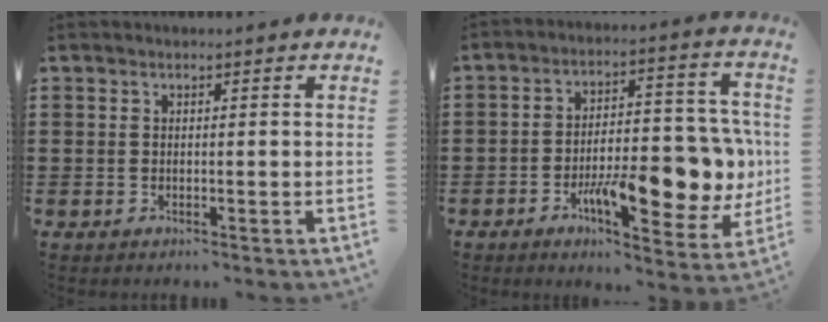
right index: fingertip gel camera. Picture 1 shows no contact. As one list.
[{"total": 13.3, "force": [-3.5, 5.4, 11.6], "torque": [-0.166, -0.006, -0.054]}]